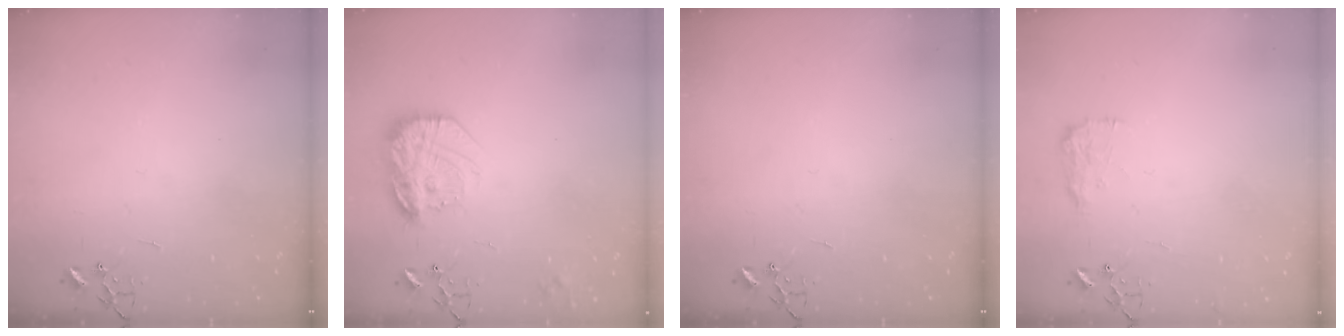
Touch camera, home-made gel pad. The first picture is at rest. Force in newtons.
{"total": 17.3, "press": 17.3, "slide": 1.3}
{"total": 0.0}
{"total": 8.7, "press": 8.6, "slide": 0.5}